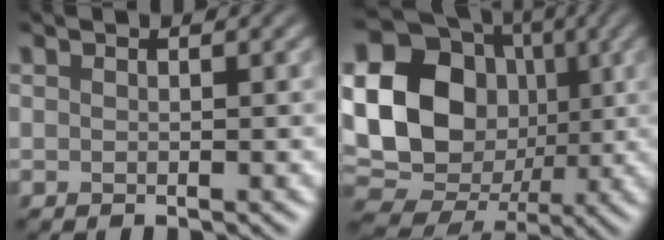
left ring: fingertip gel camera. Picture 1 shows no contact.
{"total": 17.5, "force": [0.7, 14.8, 9.4], "torque": [-0.180, 0.009, -0.010]}